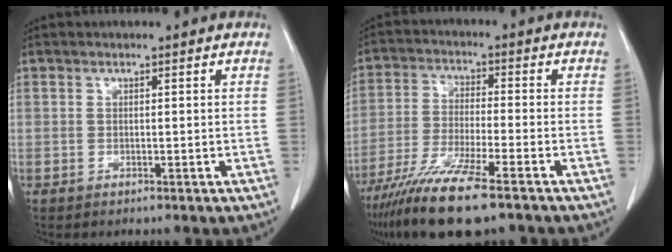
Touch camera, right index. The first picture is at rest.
{"total": 12.3, "force": [-8.7, 0.6, 8.7], "torque": [-0.167, -0.034, -0.153]}